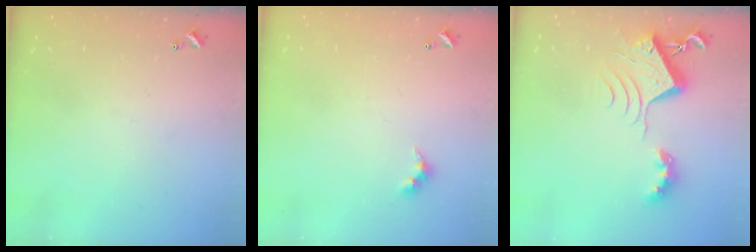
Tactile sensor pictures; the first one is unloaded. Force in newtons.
{"total": 2.4, "press": 2.4, "slide": 0.5}
{"total": 9.5, "press": 9.4, "slide": 1.1}